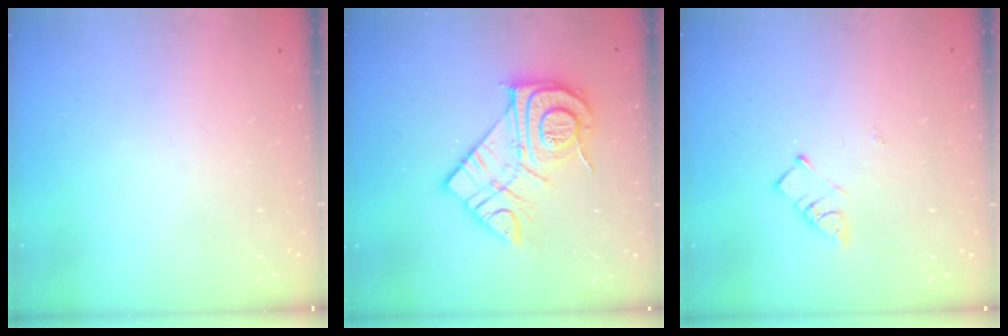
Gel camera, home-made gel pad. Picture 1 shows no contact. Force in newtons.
{"total": 16.1, "press": 16.0, "slide": 1.1}
{"total": 3.3, "press": 3.3, "slide": 0.2}